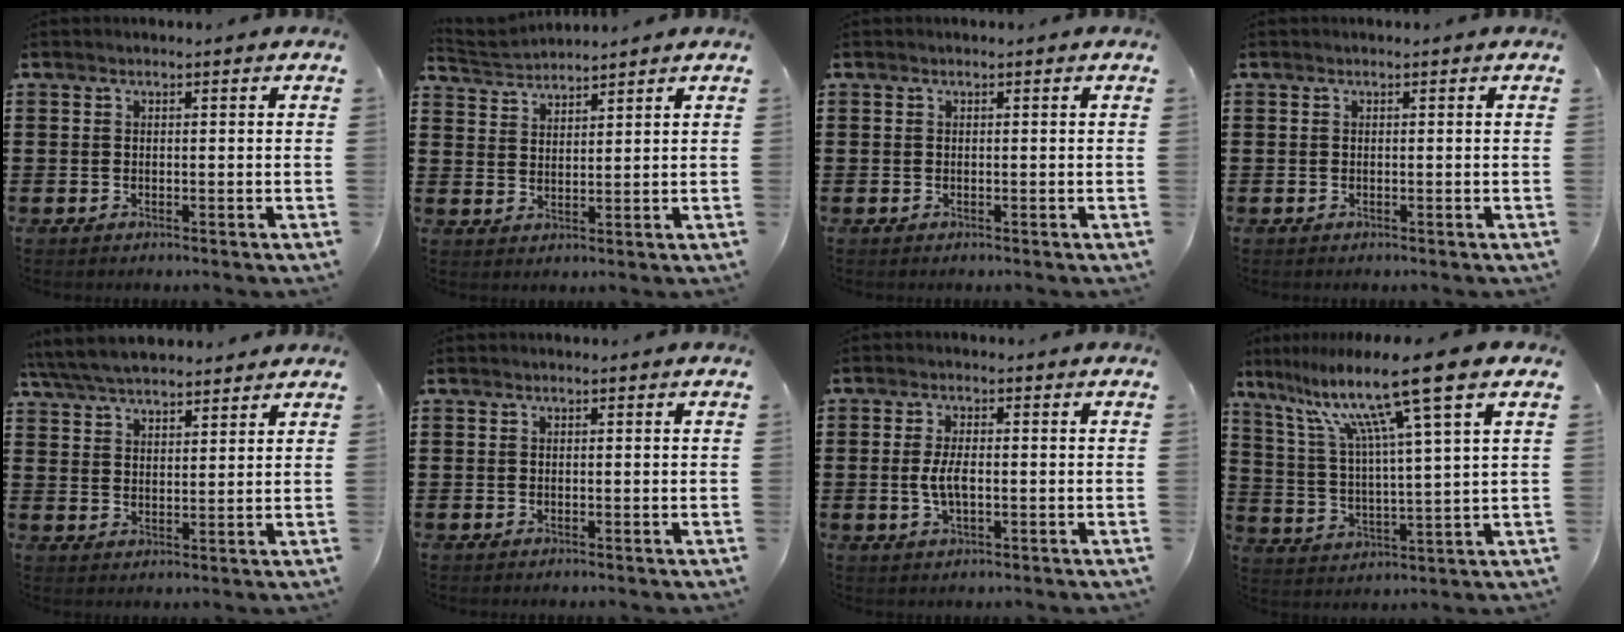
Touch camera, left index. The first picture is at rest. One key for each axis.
{"total": 2.7, "fx": 2.6, "fy": 0.4, "fz": -0.2, "tx": -0.007, "ty": -0.007, "tz": 0.048}
{"total": 0.0}
{"total": 0.0}
{"total": 5.9, "fx": 5.5, "fy": 1.1, "fz": 1.7, "tx": -0.053, "ty": -0.012, "tz": 0.103}
{"total": 0.0}
{"total": 4.1, "fx": -0.4, "fy": 1.6, "fz": 3.7, "tx": -0.091, "ty": -0.004, "tz": -0.014}
{"total": 13.4, "fx": 8.6, "fy": 0.1, "fz": 10.3, "tx": -0.214, "ty": -0.034, "tz": 0.133}